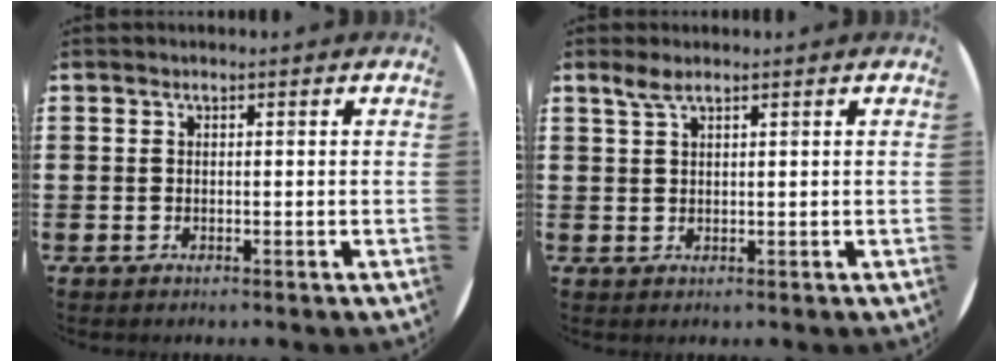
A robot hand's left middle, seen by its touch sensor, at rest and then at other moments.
{"total": 2.1, "force": [1.5, 0.4, 1.3], "torque": [-0.029, 0.005, 0.027]}